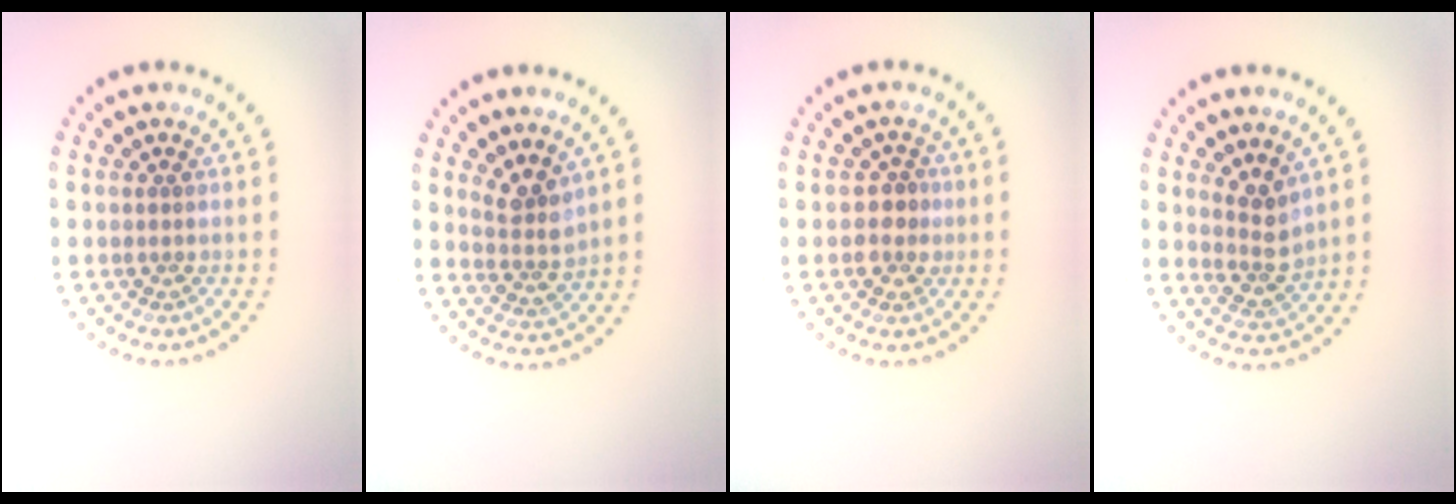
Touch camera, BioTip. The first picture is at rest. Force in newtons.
{"total": 2.6, "press": 2.0, "slide": 1.7}
{"total": 2.0, "press": 1.9, "slide": 0.7}
{"total": 2.5, "press": 2.0, "slide": 1.6}